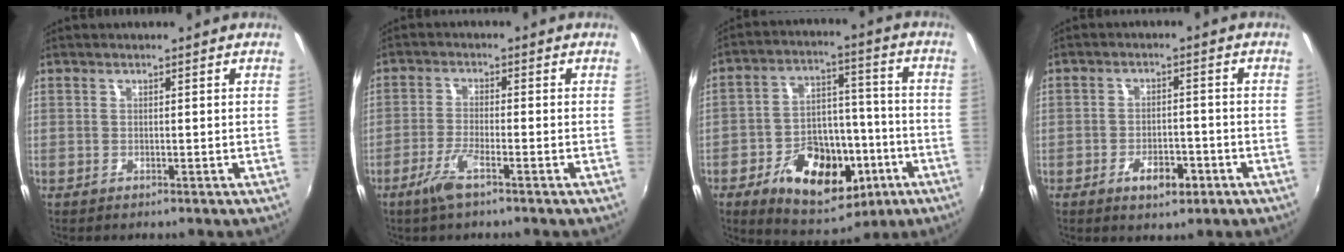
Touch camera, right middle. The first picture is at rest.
{"total": 5.0, "force": [-3.3, 0.5, 3.8], "torque": [-0.091, -0.007, -0.066]}
{"total": 17.9, "force": [-8.1, 10.7, 11.8], "torque": [-0.224, 0.018, -0.109]}
{"total": 5.5, "force": [-3.0, 2.7, 3.8], "torque": [-0.076, -0.002, -0.043]}